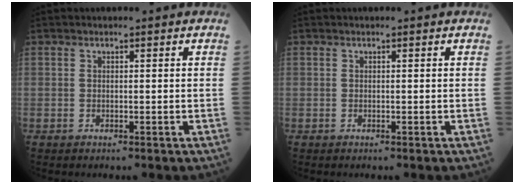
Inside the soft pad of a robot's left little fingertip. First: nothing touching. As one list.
[{"total": 0.0}]